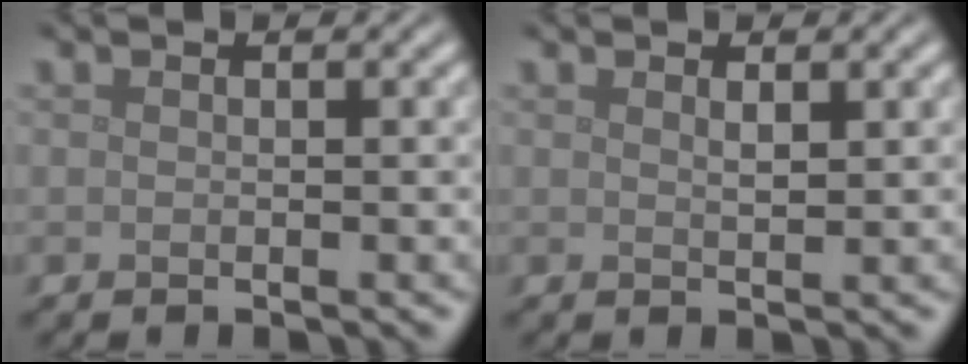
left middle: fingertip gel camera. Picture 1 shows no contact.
{"total": 0.8, "force": [0.6, 0.2, 0.6], "torque": [-0.010, -0.002, 0.010]}